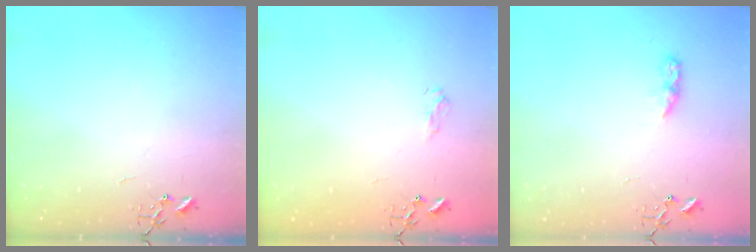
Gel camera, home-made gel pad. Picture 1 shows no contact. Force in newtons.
{"total": 7.1, "press": 7.1, "slide": 0.8}
{"total": 5.1, "press": 5.1, "slide": 0.6}